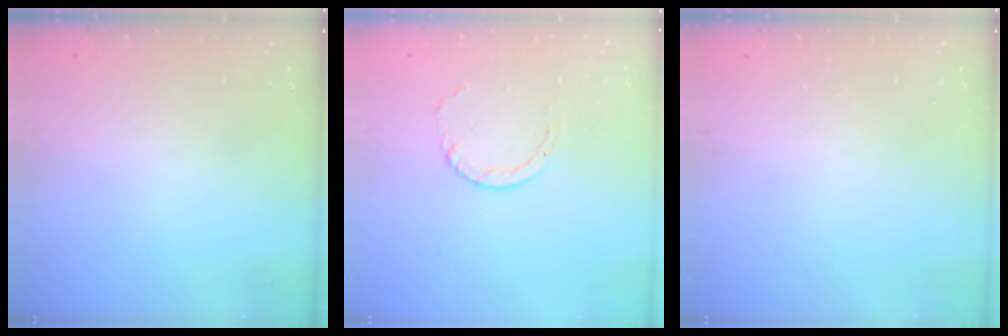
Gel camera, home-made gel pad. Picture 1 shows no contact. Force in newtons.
{"total": 1.0, "press": 1.0, "slide": 0.1}
{"total": 0.0}